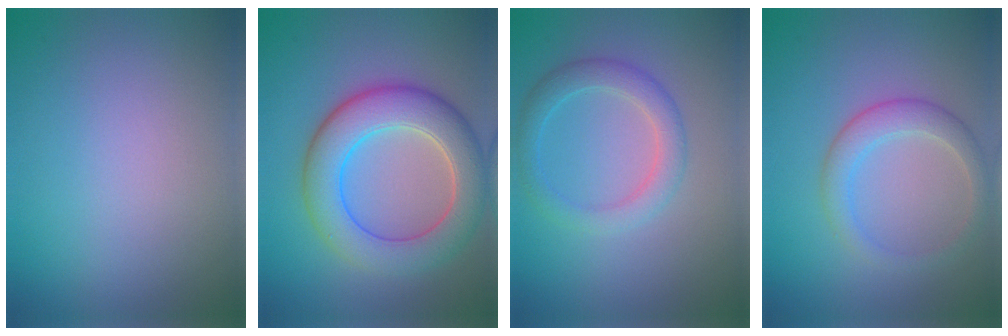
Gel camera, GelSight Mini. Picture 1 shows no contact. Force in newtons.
{"total": 7.6, "press": 7.6, "slide": 0.4}
{"total": 3.0, "press": 3.0, "slide": 0.0}
{"total": 3.0, "press": 3.0, "slide": 0.1}